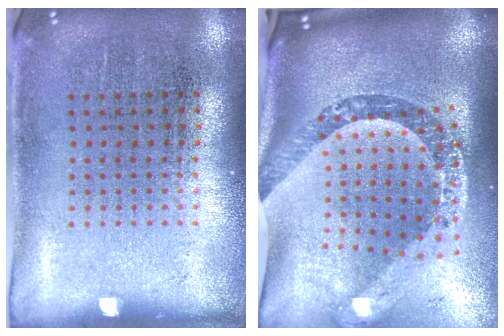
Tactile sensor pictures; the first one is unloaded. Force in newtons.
{"total": 3.7, "press": 2.6, "slide": 2.6}